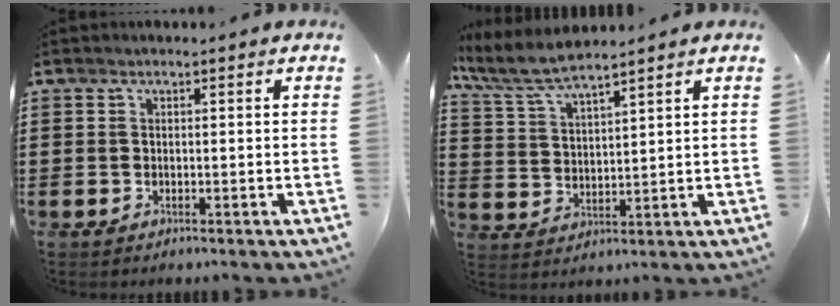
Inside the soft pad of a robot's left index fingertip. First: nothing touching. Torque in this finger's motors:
{"motor_torque": [1.07, -1.07, 0.15, 0.15]}